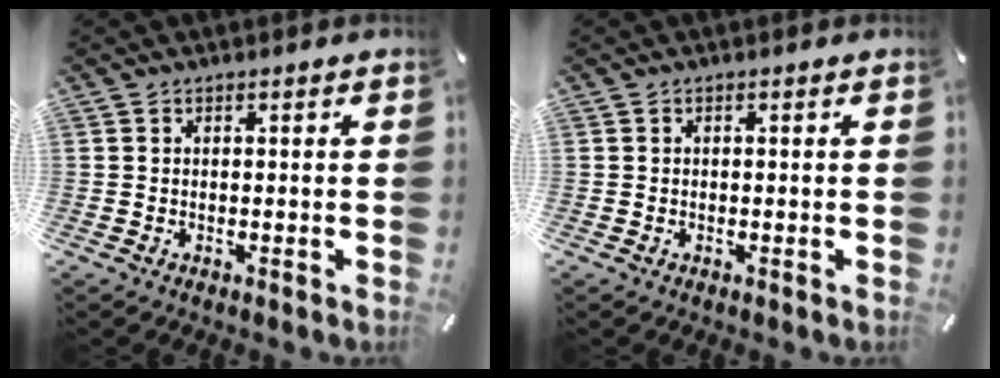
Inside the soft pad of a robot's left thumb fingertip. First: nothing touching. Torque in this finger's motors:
{"motor_torque": [-0.01, -0.01, -0.02, 0.03, 0.00]}